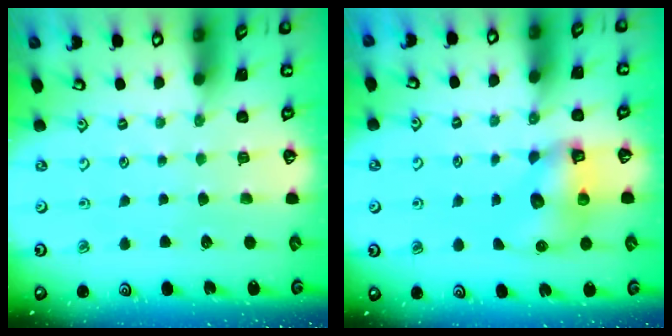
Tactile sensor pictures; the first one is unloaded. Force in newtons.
{"total": 8.5, "press": 8.4, "slide": 0.7}